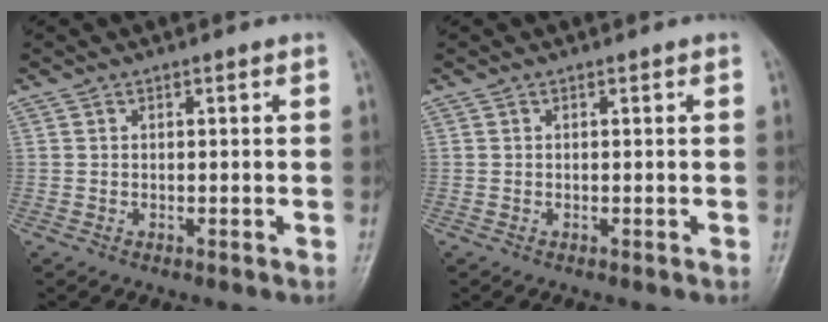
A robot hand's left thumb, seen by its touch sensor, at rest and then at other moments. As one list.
[{"total": 0.0}]